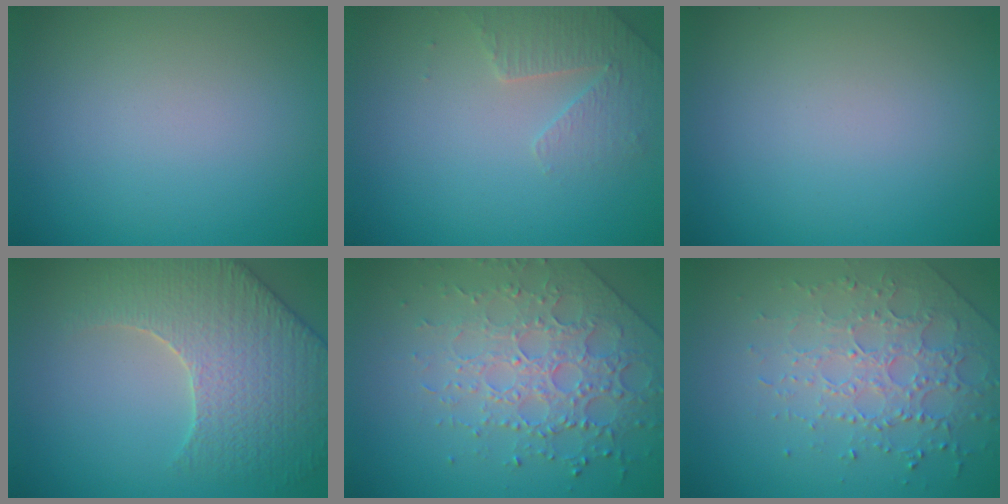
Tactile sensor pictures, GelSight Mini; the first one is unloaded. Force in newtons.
{"total": 2.8, "press": 2.7, "slide": 0.7}
{"total": 0.0}
{"total": 6.0, "press": 5.4, "slide": 2.7}
{"total": 4.5, "press": 4.3, "slide": 1.2}
{"total": 3.0, "press": 2.8, "slide": 1.1}